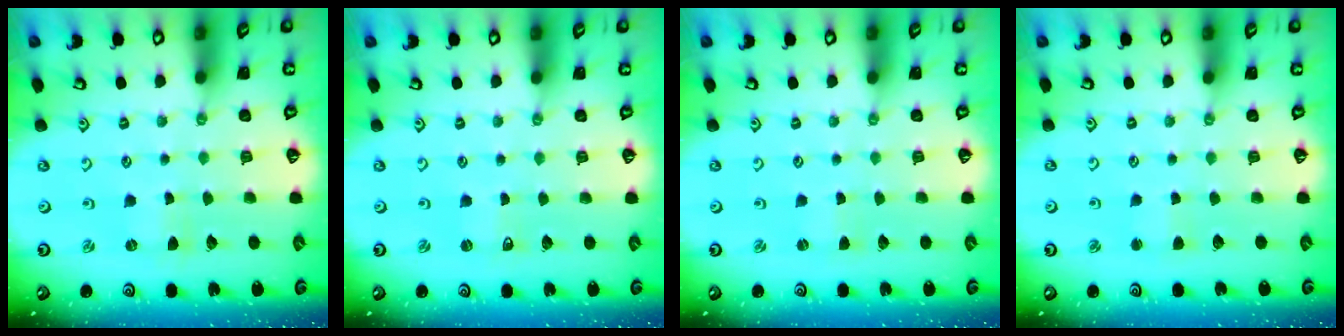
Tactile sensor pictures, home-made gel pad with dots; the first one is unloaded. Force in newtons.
{"total": 0.0}
{"total": 0.9, "press": 0.9, "slide": 0.2}
{"total": 2.1, "press": 2.1, "slide": 0.2}